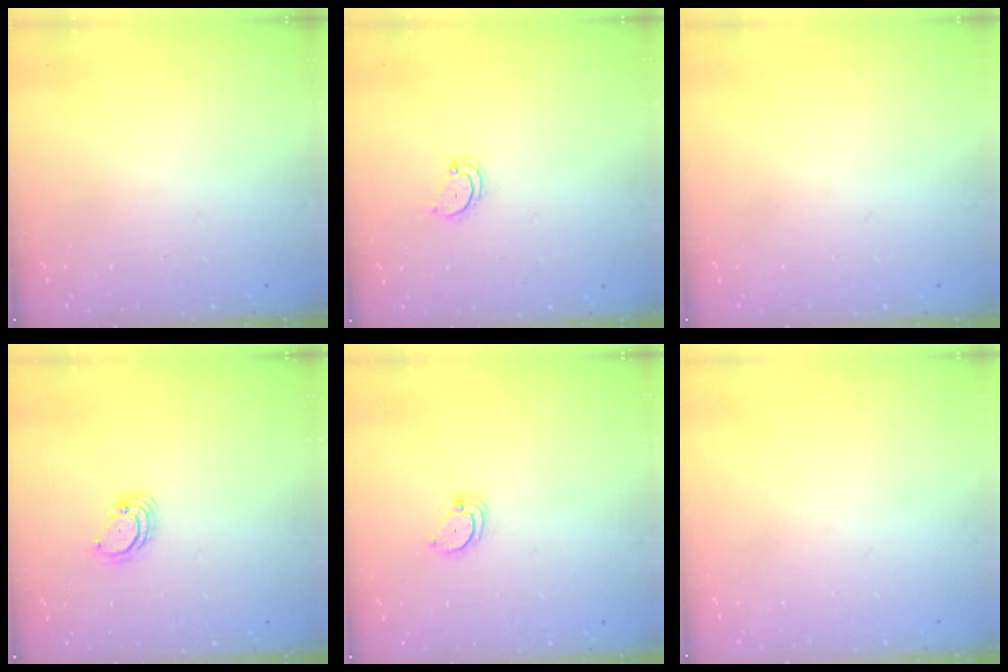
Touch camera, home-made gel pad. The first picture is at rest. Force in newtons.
{"total": 3.5, "press": 3.5, "slide": 0.5}
{"total": 0.0}
{"total": 3.9, "press": 3.9, "slide": 0.2}
{"total": 2.7, "press": 2.7, "slide": 0.2}
{"total": 0.0}